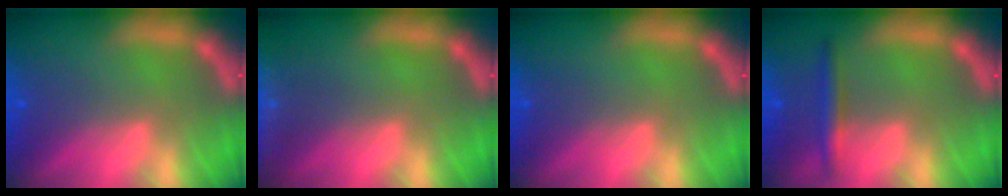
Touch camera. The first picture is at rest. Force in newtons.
{"total": 7.0}
{"total": 0.0}
{"total": 2.4}